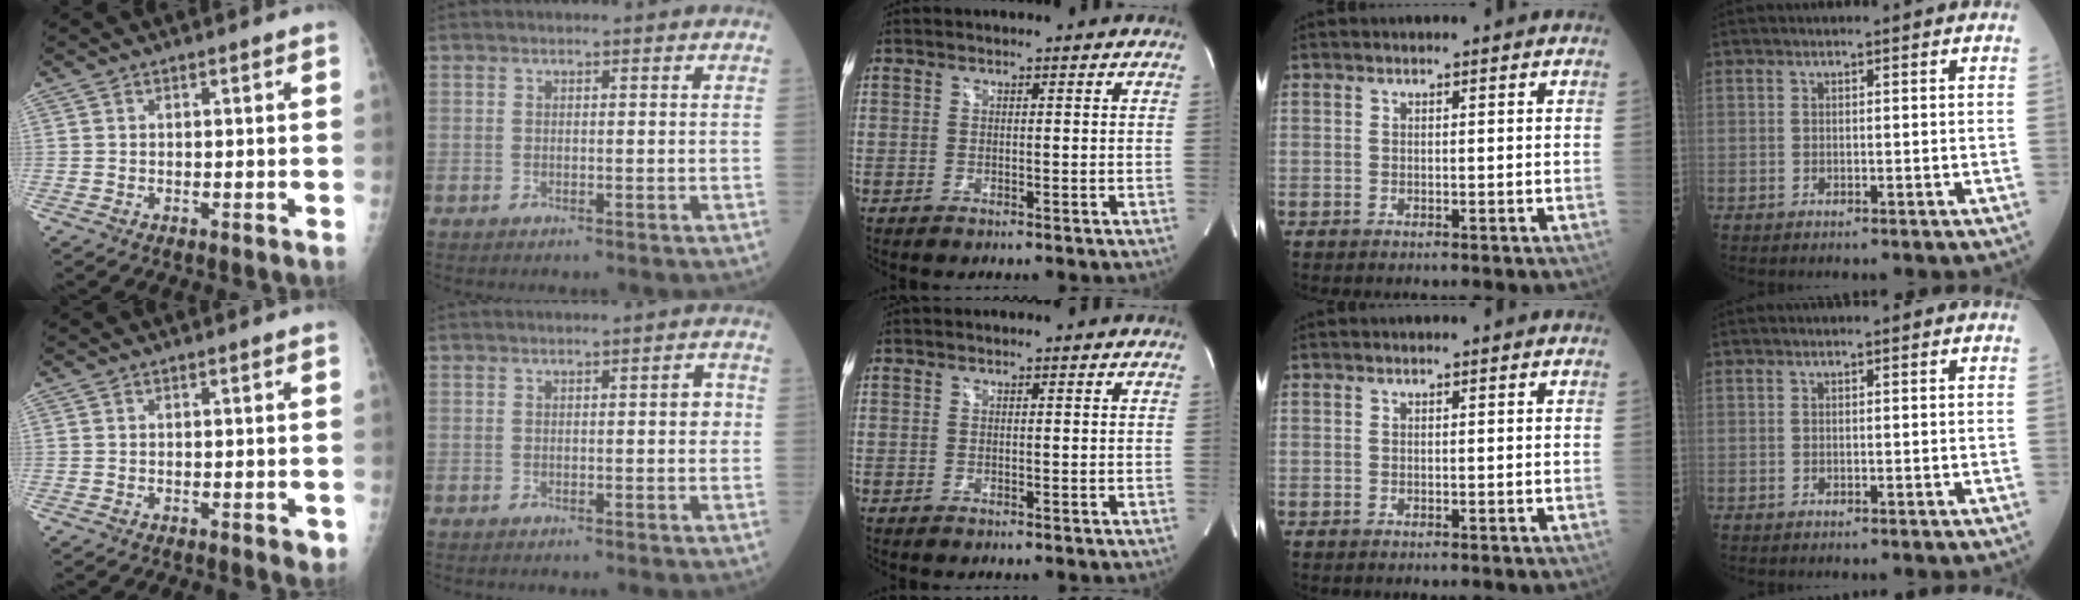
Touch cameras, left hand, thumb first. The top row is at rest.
{"thumb": {"total": 2.0, "force": [-0.7, 0.8, 1.6], "torque": [-0.012, -0.001, -0.006]}, "index": {"total": 1.9, "force": [0.0, 0.6, 1.8], "torque": [-0.016, 0.005, -0.002]}}